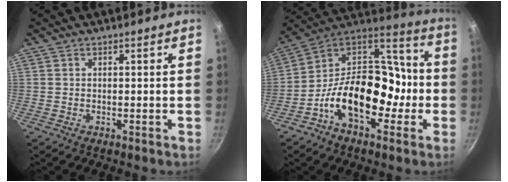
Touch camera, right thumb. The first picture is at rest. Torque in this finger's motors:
{"motor_torque": [2.51, 2.50, 1.38, -1.40, 0.19]}